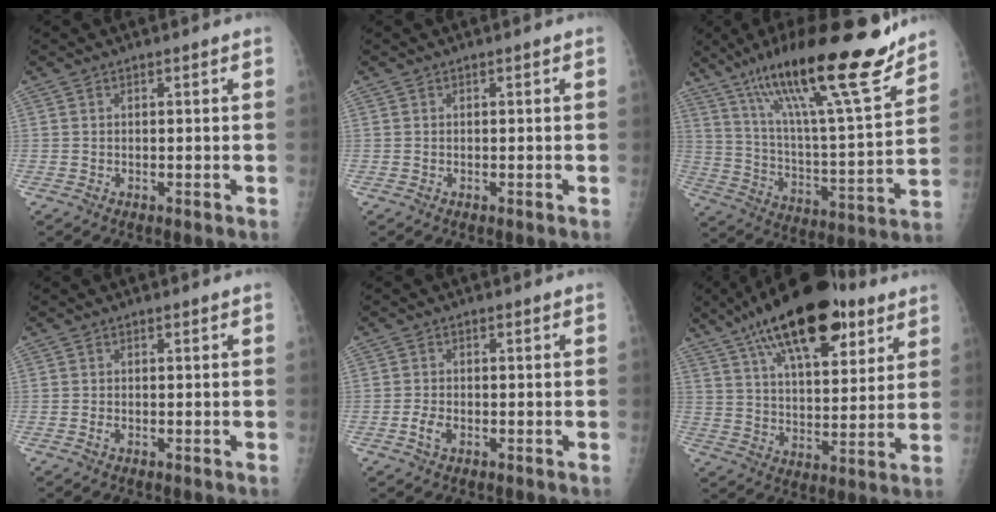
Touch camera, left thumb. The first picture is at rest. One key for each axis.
{"total": 0.0}
{"total": 25.4, "fx": 17.7, "fy": 4.0, "fz": 17.8, "tx": -0.276, "ty": -0.067, "tz": 0.297}
{"total": 0.7, "fx": -0.2, "fy": 0.4, "fz": 0.5, "tx": -0.008, "ty": -0.001, "tz": -0.004}
{"total": 2.5, "fx": -0.9, "fy": 1.5, "fz": 1.8, "tx": -0.034, "ty": 0.002, "tz": -0.018}
{"total": 23.2, "fx": 13.5, "fy": 9.8, "fz": 16.1, "tx": -0.236, "ty": -0.023, "tz": 0.219}